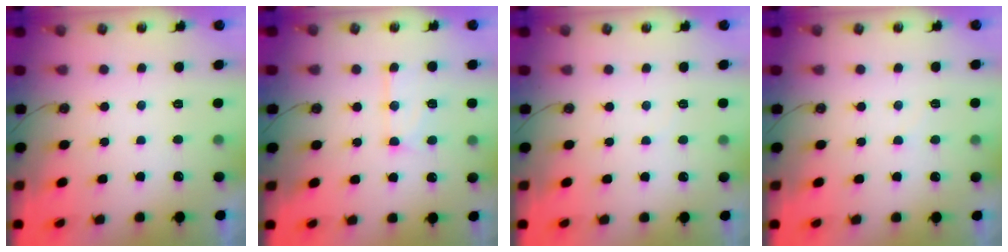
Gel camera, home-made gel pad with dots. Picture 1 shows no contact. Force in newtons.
{"total": 12.0, "press": 11.9, "slide": 1.0}
{"total": 3.1, "press": 3.1, "slide": 0.5}
{"total": 2.9, "press": 2.9, "slide": 0.4}